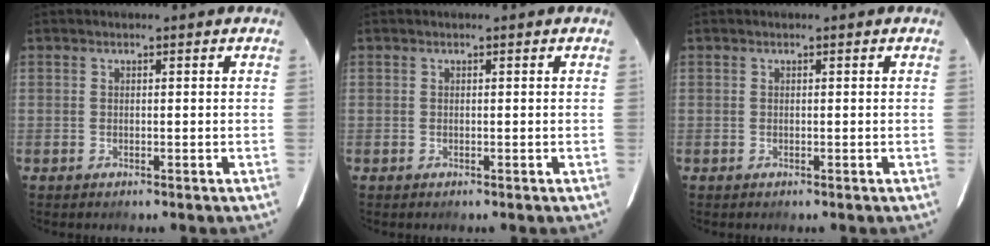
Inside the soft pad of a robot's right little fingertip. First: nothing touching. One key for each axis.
{"total": 0.0}
{"total": 0.0}